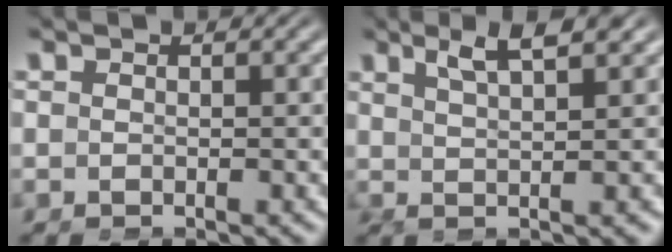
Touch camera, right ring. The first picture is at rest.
{"total": 4.1, "force": [2.7, -0.6, 3.0], "torque": [-0.037, 0.018, 0.044]}